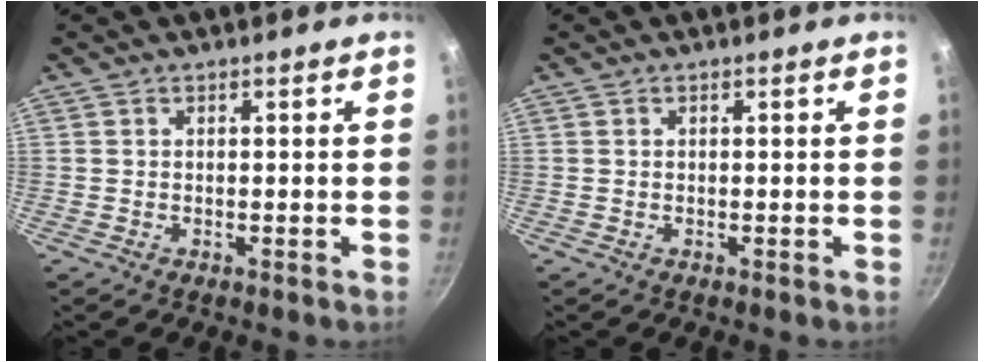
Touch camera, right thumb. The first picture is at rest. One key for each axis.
{"total": 0.0}